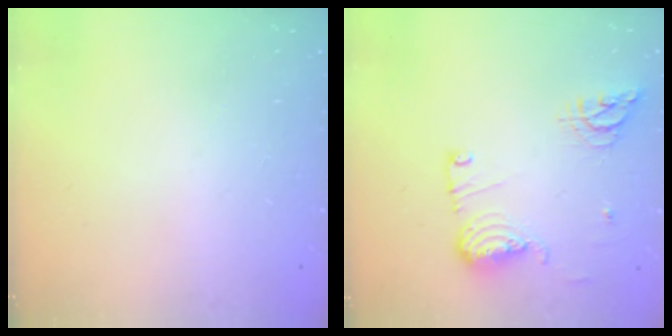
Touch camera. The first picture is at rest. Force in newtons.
{"total": 12.4, "press": 12.2, "slide": 2.3}